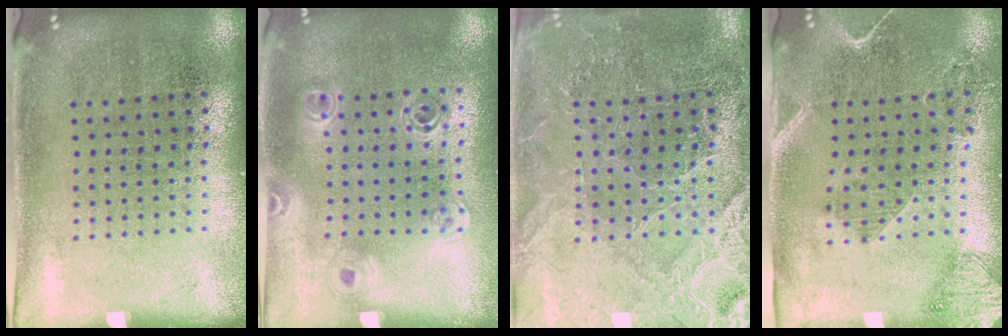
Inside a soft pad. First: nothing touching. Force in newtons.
{"total": 1.2, "press": 1.2, "slide": 0.3}
{"total": 3.4, "press": 3.3, "slide": 0.8}
{"total": 1.8, "press": 1.7, "slide": 0.8}